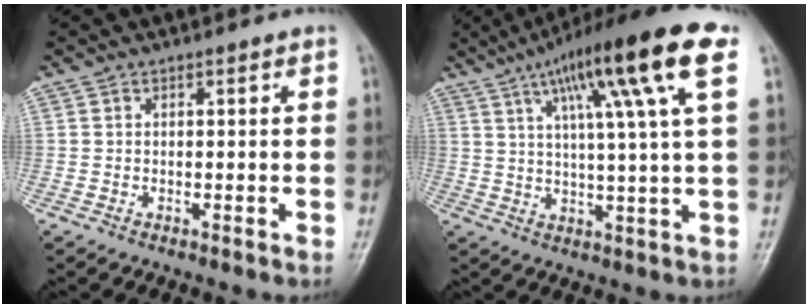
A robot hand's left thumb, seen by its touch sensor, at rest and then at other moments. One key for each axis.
{"total": 17.5, "fx": 7.8, "fy": 1.7, "fz": 15.6, "tx": -0.244, "ty": -0.001, "tz": 0.116}